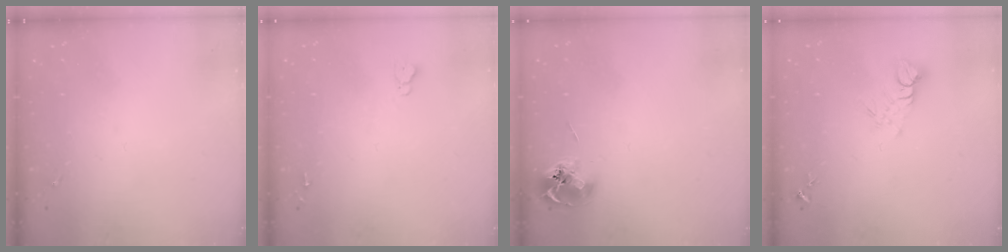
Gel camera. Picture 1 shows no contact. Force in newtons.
{"total": 3.8, "press": 3.8, "slide": 0.3}
{"total": 9.0, "press": 8.9, "slide": 0.8}
{"total": 6.6, "press": 6.6, "slide": 0.5}